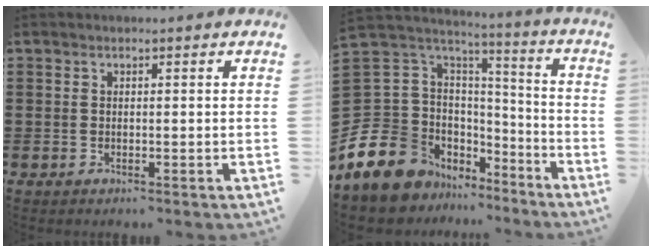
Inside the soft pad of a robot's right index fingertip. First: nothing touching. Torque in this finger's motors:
{"motor_torque": [-0.19, 0.50, -1.05, -0.21]}